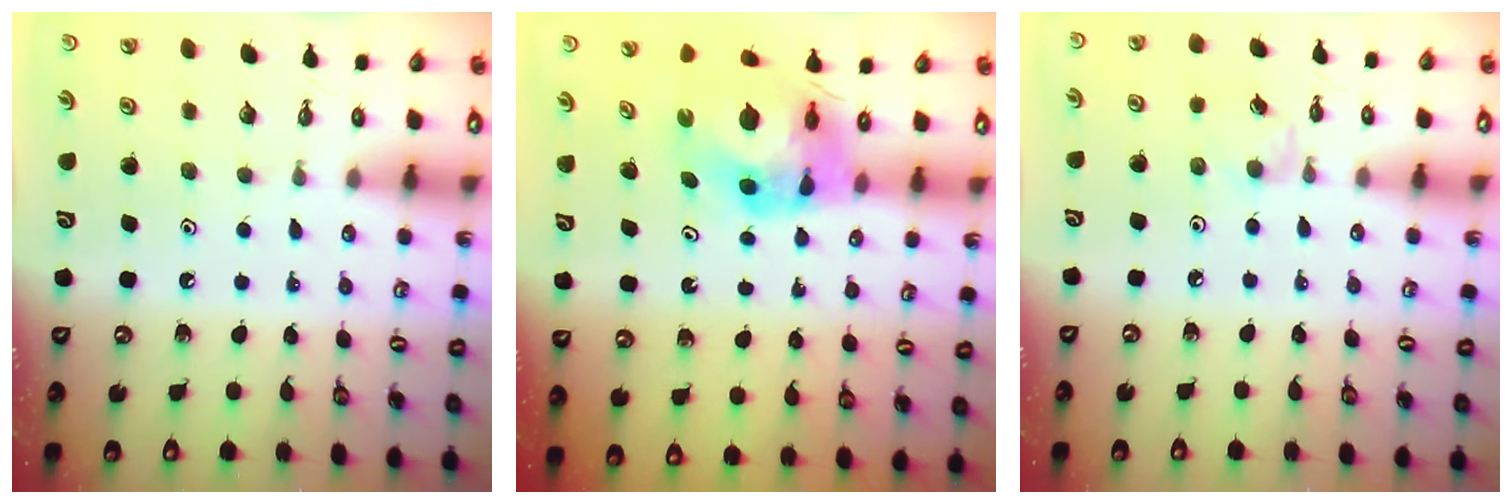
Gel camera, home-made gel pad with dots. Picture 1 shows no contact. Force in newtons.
{"total": 8.0, "press": 7.9, "slide": 0.9}
{"total": 2.5, "press": 2.5, "slide": 0.4}